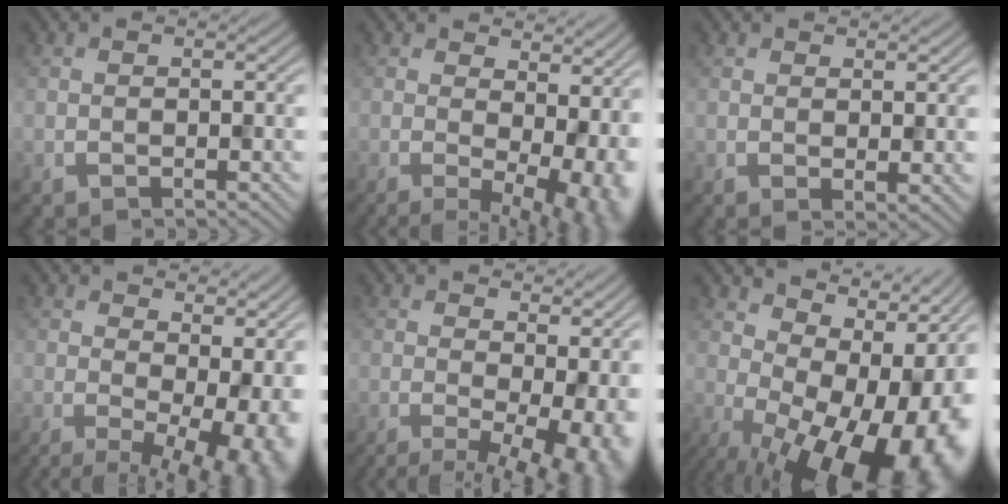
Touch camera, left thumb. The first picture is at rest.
{"total": 9.6, "force": [0.5, 4.3, 8.6], "torque": [-0.103, -0.010, 0.040]}
{"total": 2.4, "force": [0.8, 0.6, 2.2], "torque": [-0.030, 0.000, 0.021]}
{"total": 11.0, "force": [-0.7, 4.7, 9.9], "torque": [-0.111, -0.012, 0.018]}
{"total": 10.2, "force": [-1.2, 3.9, 9.3], "torque": [-0.104, -0.008, 0.005]}
{"total": 17.7, "force": [0.3, 9.4, 15.0], "torque": [-0.126, 0.012, 0.031]}